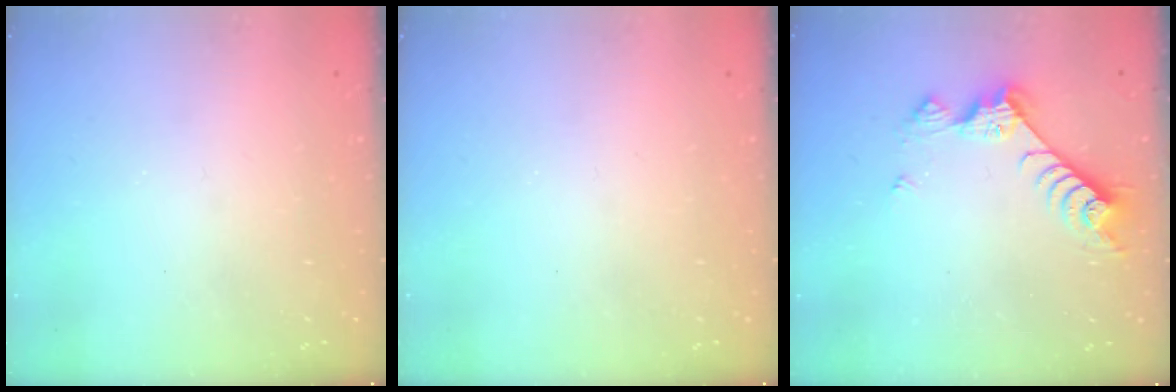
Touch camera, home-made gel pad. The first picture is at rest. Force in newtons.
{"total": 0.0}
{"total": 7.8, "press": 7.7, "slide": 0.4}